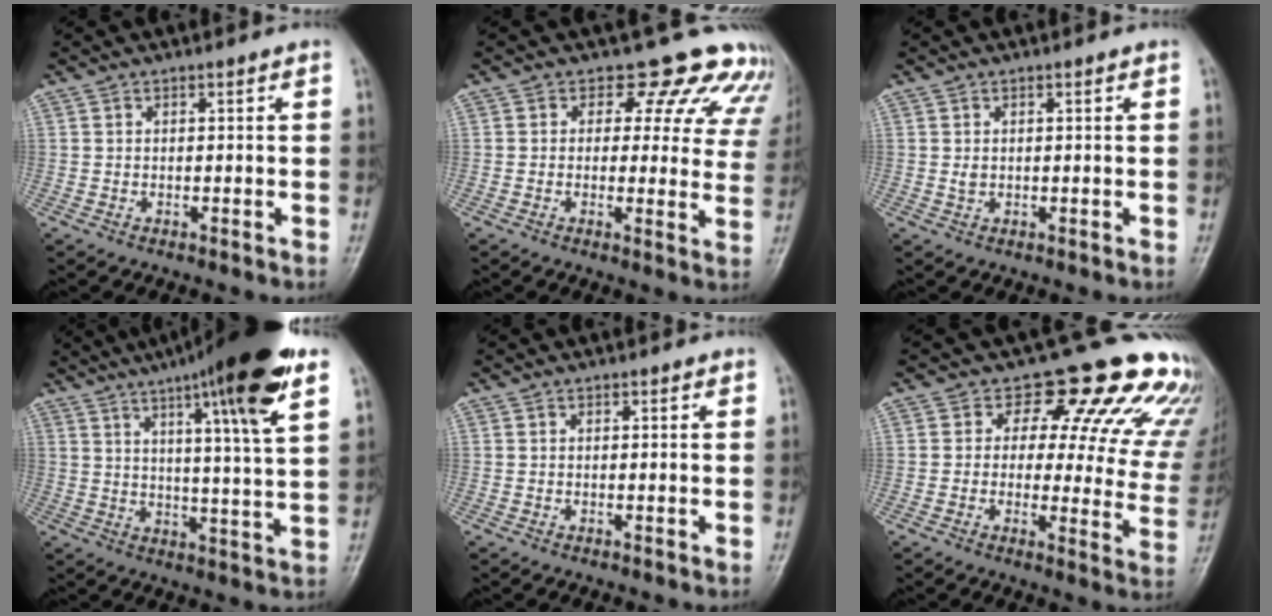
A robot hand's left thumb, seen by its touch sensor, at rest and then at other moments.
{"total": 12.3, "force": [10.4, 5.9, 2.5], "torque": [0.031, -0.055, 0.090]}
{"total": 1.4, "force": [0.4, 0.9, 1.0], "torque": [-0.012, -0.003, 0.011]}
{"total": 19.3, "force": [10.7, 1.9, 16.0], "torque": [-0.228, -0.033, 0.155]}
{"total": 0.5, "force": [0.3, 0.3, 0.3], "torque": [-0.003, -0.001, 0.002]}
{"total": 17.7, "force": [13.1, 7.7, 8.9], "torque": [-0.045, -0.064, 0.128]}